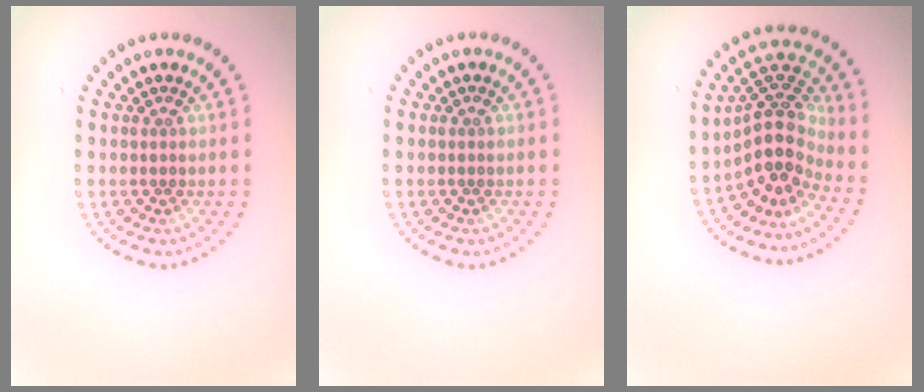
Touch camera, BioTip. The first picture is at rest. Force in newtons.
{"total": 0.0}
{"total": 4.8, "press": 3.6, "slide": 3.2}